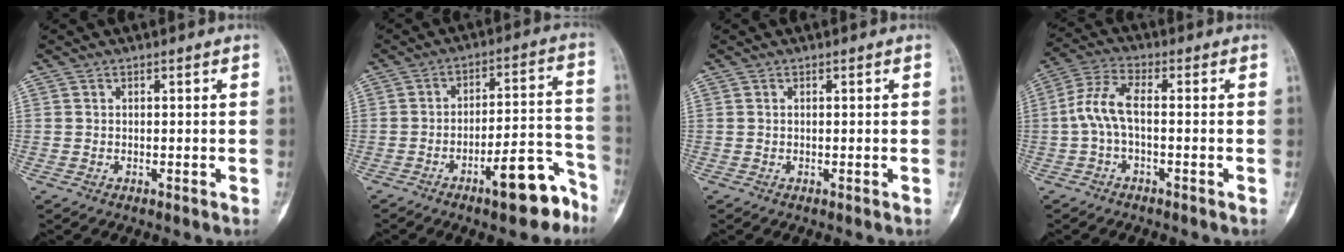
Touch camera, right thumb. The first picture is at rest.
{"total": 12.1, "force": [-7.8, 3.8, 8.5], "torque": [-0.095, 0.079, -0.116]}
{"total": 0.0}
{"total": 6.7, "force": [-0.8, 2.6, 6.1], "torque": [-0.141, 0.028, -0.024]}